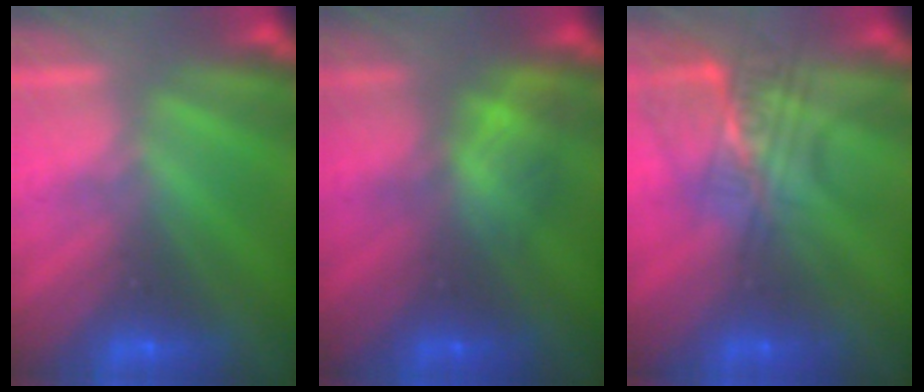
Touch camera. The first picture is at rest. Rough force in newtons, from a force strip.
{"total": 2.3}
{"total": 2.4}